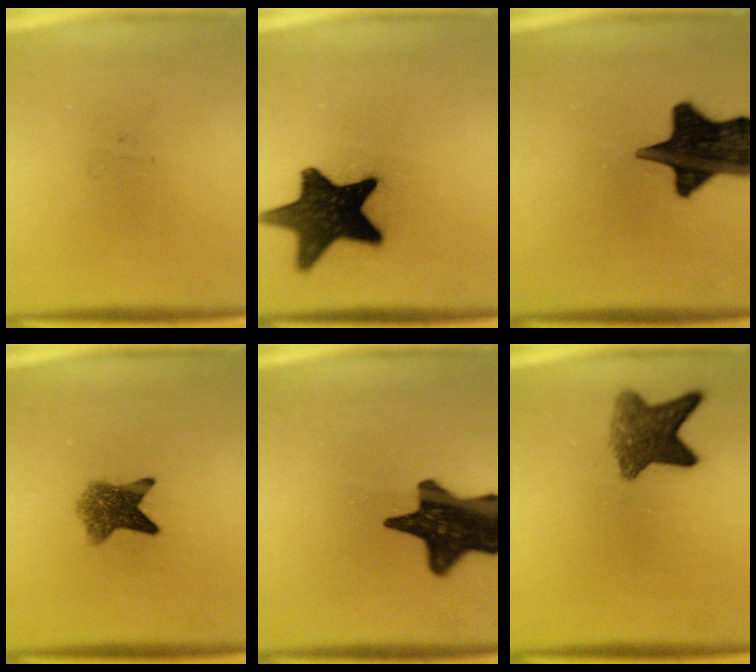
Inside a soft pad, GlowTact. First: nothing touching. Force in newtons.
{"total": 15.8}
{"total": 19.4}
{"total": 5.9}
{"total": 17.7}
{"total": 6.7}